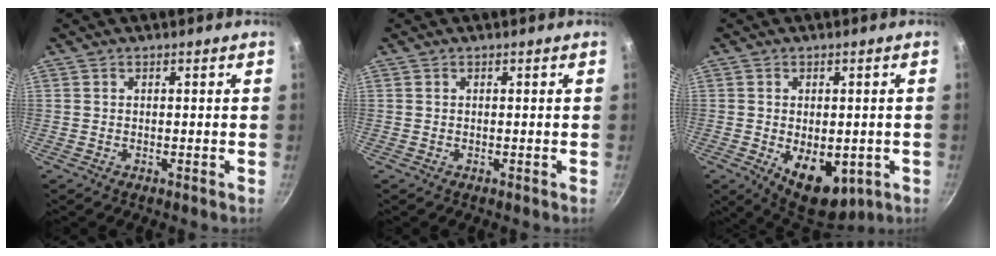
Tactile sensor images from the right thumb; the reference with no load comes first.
{"total": 0.0}
{"total": 11.2, "force": [-2.8, 6.6, 8.6], "torque": [-0.092, -0.011, -0.022]}